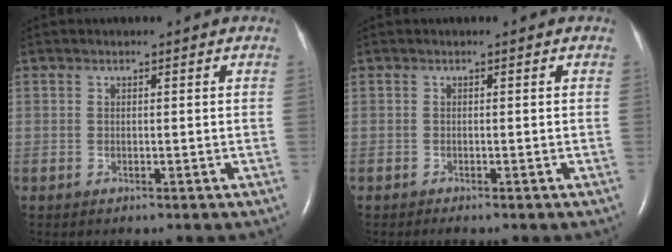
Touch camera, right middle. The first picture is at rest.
{"total": 0.0}